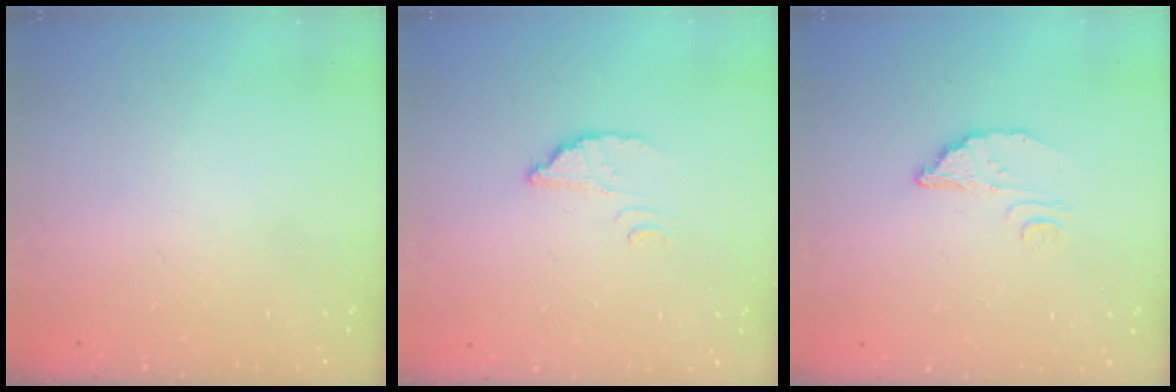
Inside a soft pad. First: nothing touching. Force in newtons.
{"total": 2.8, "press": 2.8, "slide": 0.1}
{"total": 3.5, "press": 3.5, "slide": 0.2}